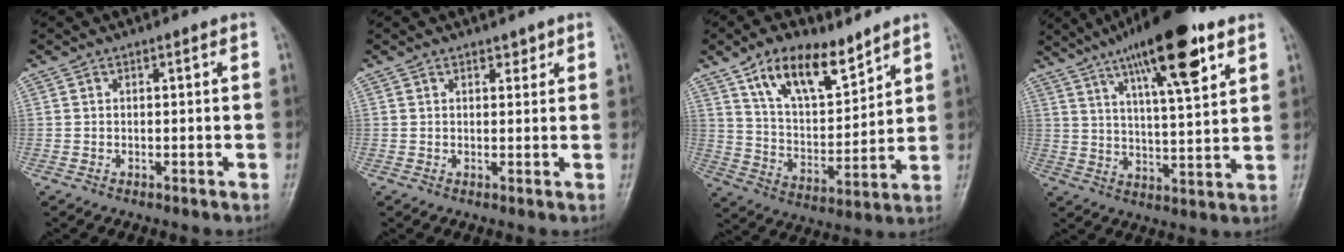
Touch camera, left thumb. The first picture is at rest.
{"total": 1.5, "force": [1.2, 0.8, 0.5], "torque": [0.004, -0.008, 0.015]}
{"total": 14.5, "force": [9.6, 6.4, 8.8], "torque": [-0.123, -0.053, 0.179]}
{"total": 18.1, "force": [10.3, 4.4, 14.2], "torque": [-0.209, -0.033, 0.166]}